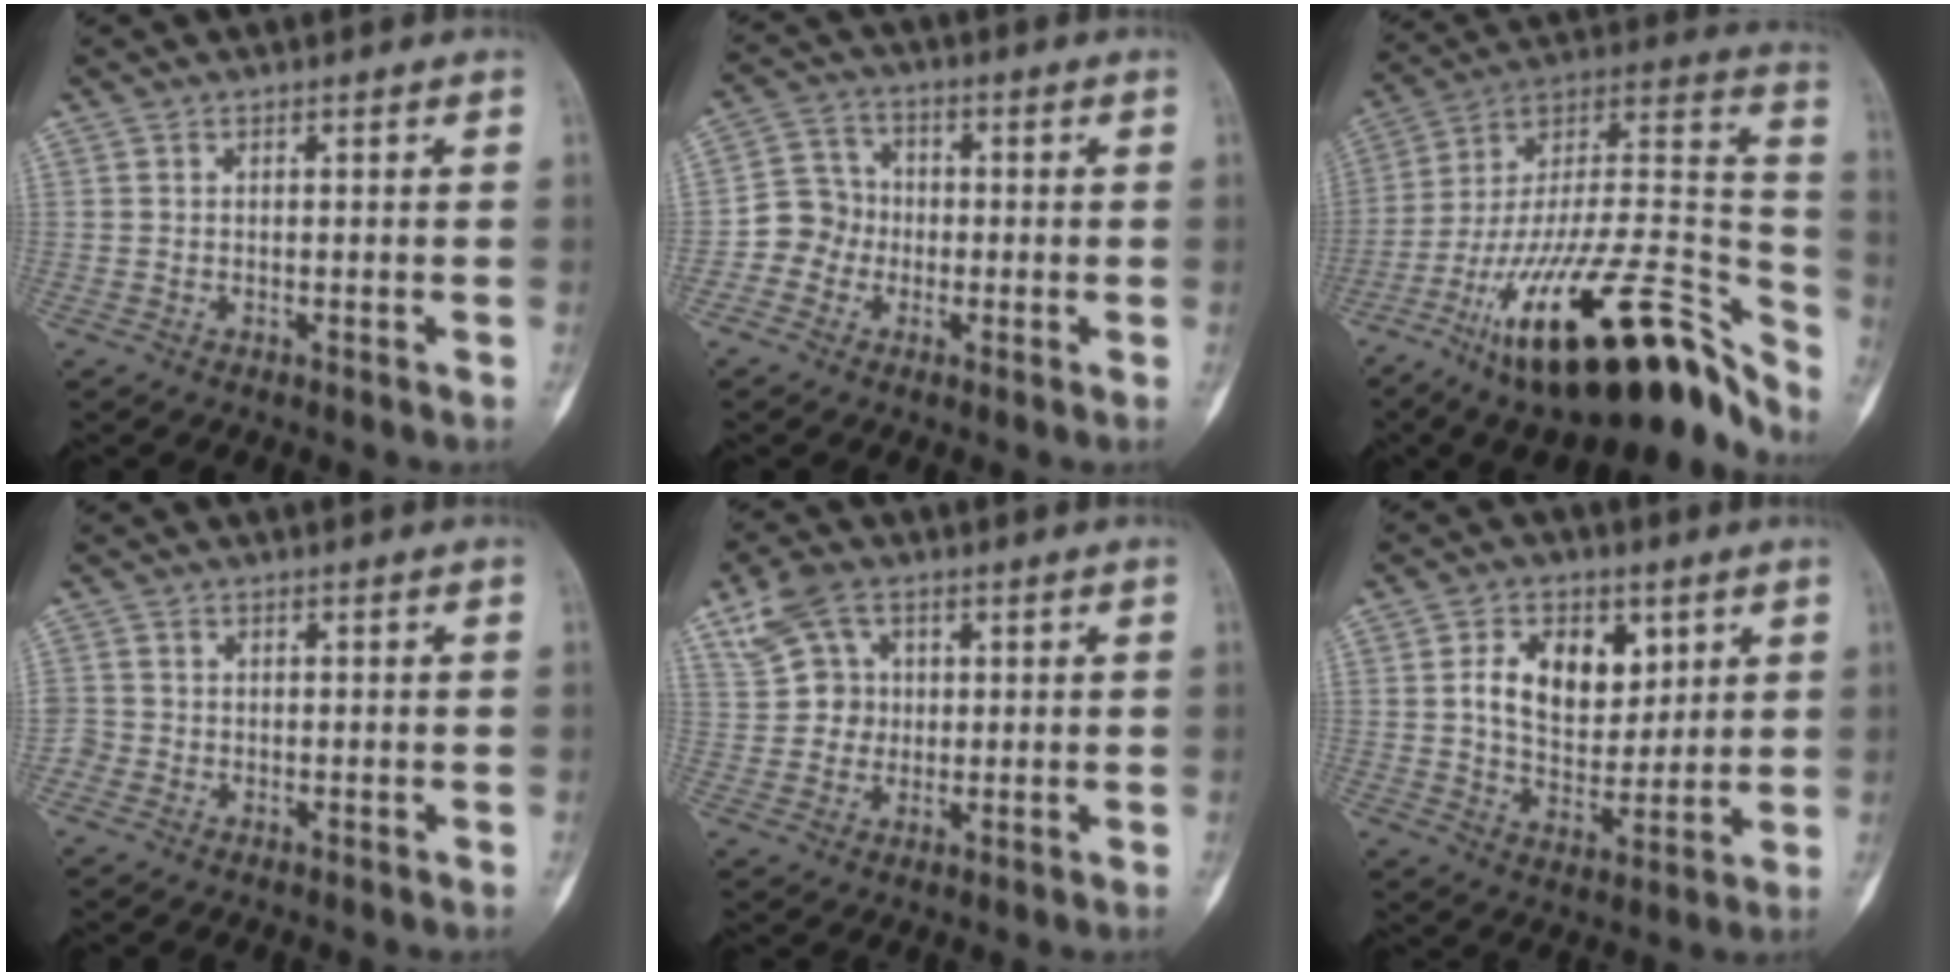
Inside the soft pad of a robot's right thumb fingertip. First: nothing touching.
{"total": 6.6, "force": [-1.7, 6.2, 1.4], "torque": [0.007, 0.021, -0.043]}
{"total": 35.0, "force": [-20.2, 12.0, 25.9], "torque": [-0.331, 0.090, -0.329]}
{"total": 2.2, "force": [-0.6, 2.2, 0.2], "torque": [0.010, 0.008, -0.014]}
{"total": 8.3, "force": [3.3, 6.7, 3.8], "torque": [-0.050, 0.003, 0.060]}
{"total": 12.2, "force": [3.7, 8.2, 8.3], "torque": [-0.094, -0.013, 0.070]}